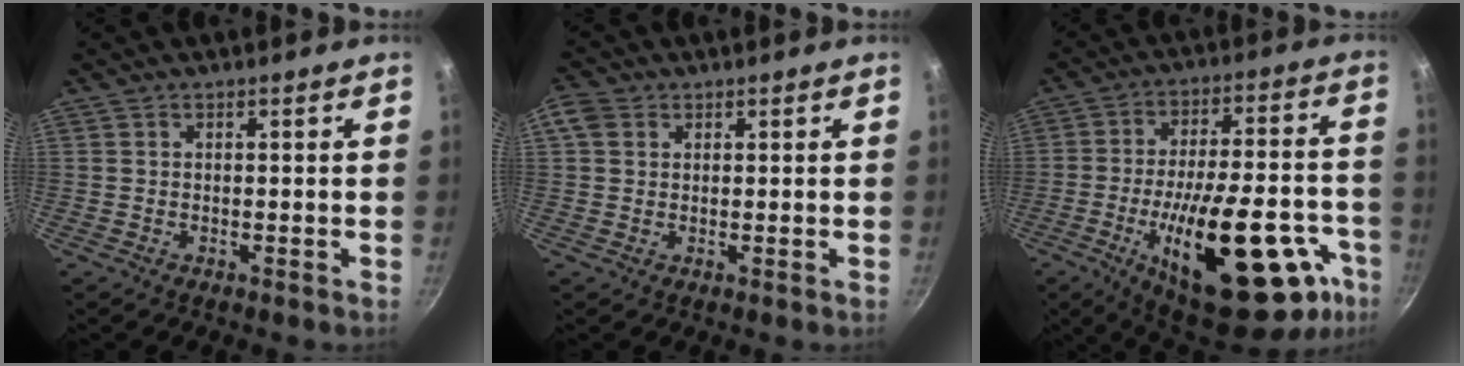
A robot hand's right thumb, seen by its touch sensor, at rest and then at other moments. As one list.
[{"total": 3.8, "force": [1.2, 3.0, 1.9], "torque": [-0.032, 0.003, 0.016]}, {"total": 31.7, "force": [-12.6, 13.0, 26.0], "torque": [-0.333, 0.046, -0.176]}]